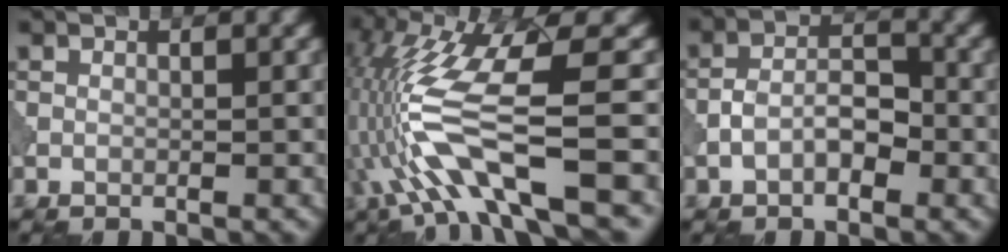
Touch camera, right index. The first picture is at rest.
{"total": 11.8, "force": [-2.8, 3.1, 11.0], "torque": [-0.224, 0.008, -0.048]}
{"total": 2.9, "force": [-1.2, 1.5, 2.2], "torque": [-0.038, 0.012, -0.026]}